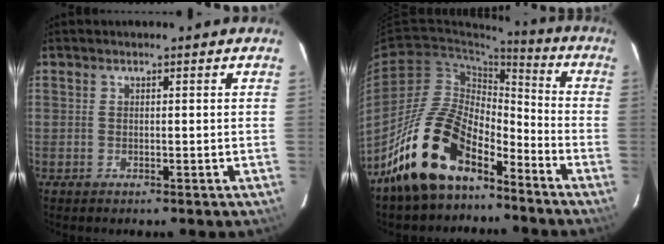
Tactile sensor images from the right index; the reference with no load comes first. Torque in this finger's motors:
{"motor_torque": [1.08, -1.06, 1.05, 0.21]}